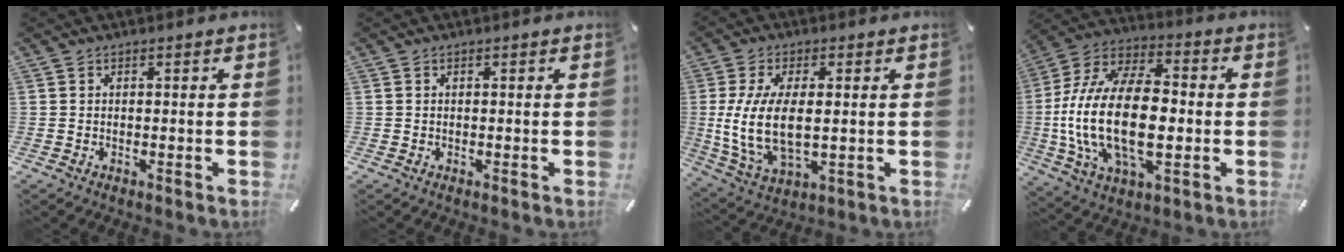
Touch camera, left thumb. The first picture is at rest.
{"total": 0.0}
{"total": 12.7, "force": [0.7, 6.5, 10.9], "torque": [-0.243, -0.014, 0.016]}
{"total": 23.0, "force": [-2.8, 13.1, 18.7], "torque": [-0.394, -0.006, -0.051]}